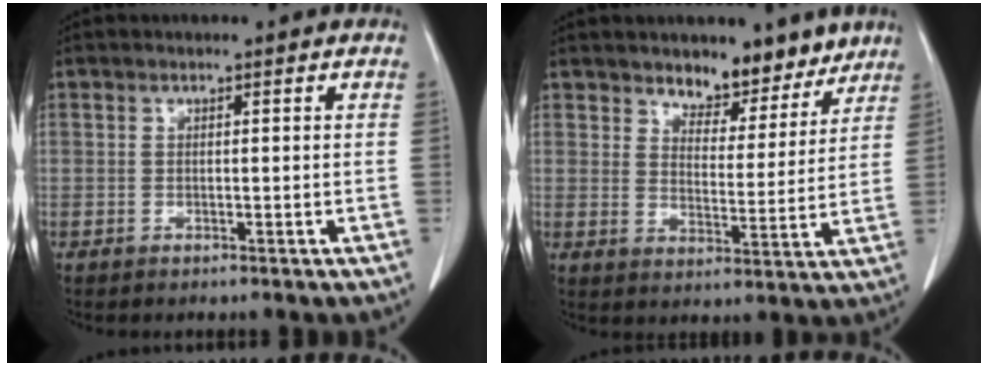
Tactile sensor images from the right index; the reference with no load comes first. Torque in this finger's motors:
{"motor_torque": [0.10, 0.23, 0.04, 0.03]}